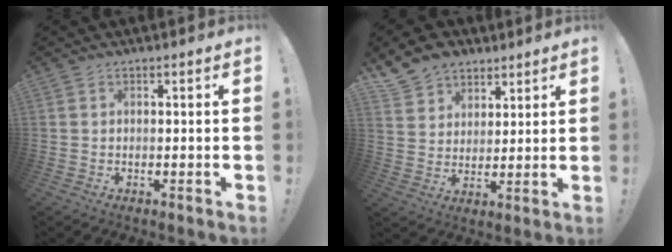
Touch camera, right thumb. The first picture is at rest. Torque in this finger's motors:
{"motor_torque": [-0.45, 0.64, 0.30, 0.17, 0.00]}